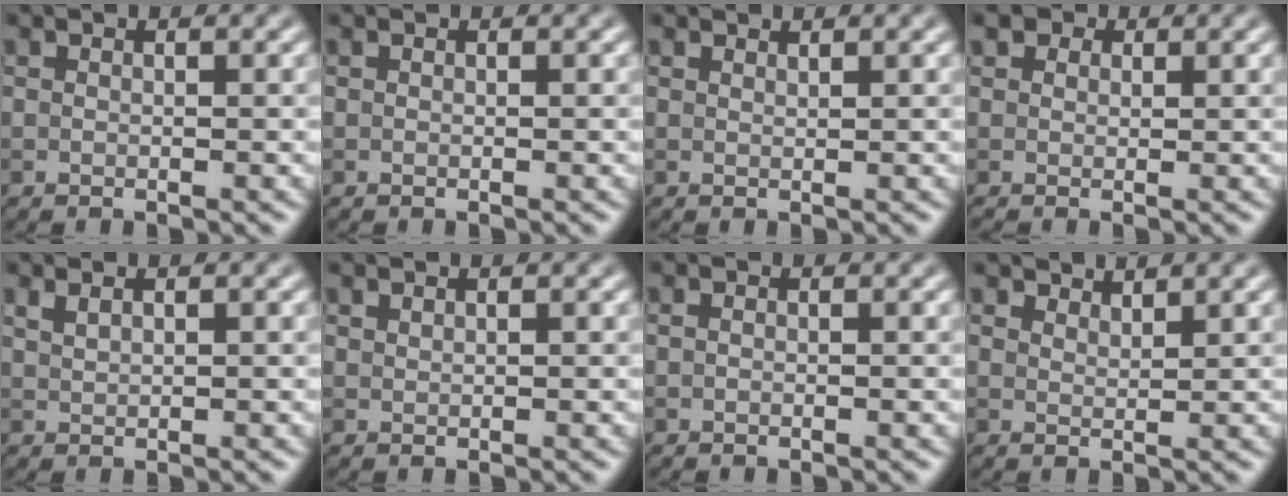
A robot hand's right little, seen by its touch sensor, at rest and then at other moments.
{"total": 0.0}
{"total": 0.7, "force": [0.7, 0.0, 0.1], "torque": [0.001, -0.002, 0.012]}
{"total": 2.3, "force": [1.1, 1.6, 1.1], "torque": [-0.021, 0.004, 0.010]}
{"total": 0.8, "force": [0.6, 0.3, 0.5], "torque": [-0.013, 0.000, 0.017]}
{"total": 0.5, "force": [0.5, 0.1, 0.1], "torque": [0.000, 0.000, 0.013]}
{"total": 0.0}
{"total": 2.4, "force": [2.3, 0.2, 0.3], "torque": [-0.005, 0.001, 0.032]}